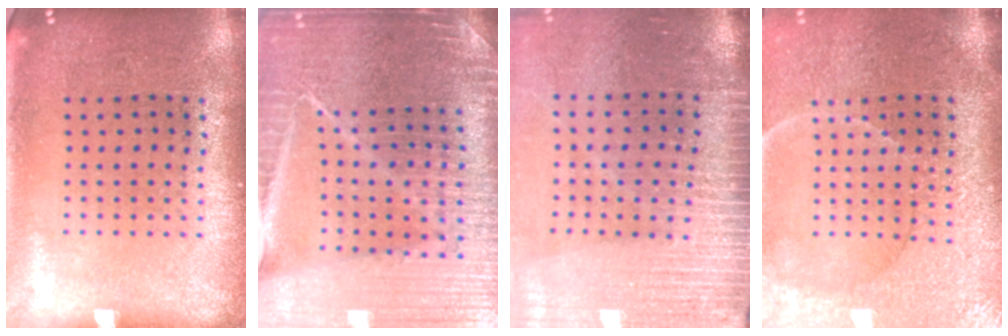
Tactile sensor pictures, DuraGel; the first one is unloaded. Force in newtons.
{"total": 4.5, "press": 4.3, "slide": 1.6}
{"total": 4.0, "press": 3.4, "slide": 2.0}
{"total": 3.7, "press": 3.5, "slide": 1.1}